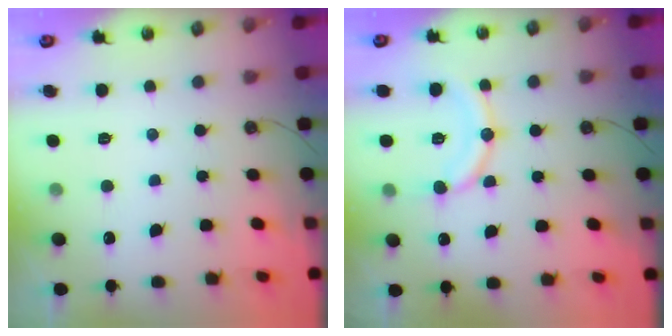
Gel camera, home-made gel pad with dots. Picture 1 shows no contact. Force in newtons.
{"total": 13.2, "press": 13.0, "slide": 1.7}